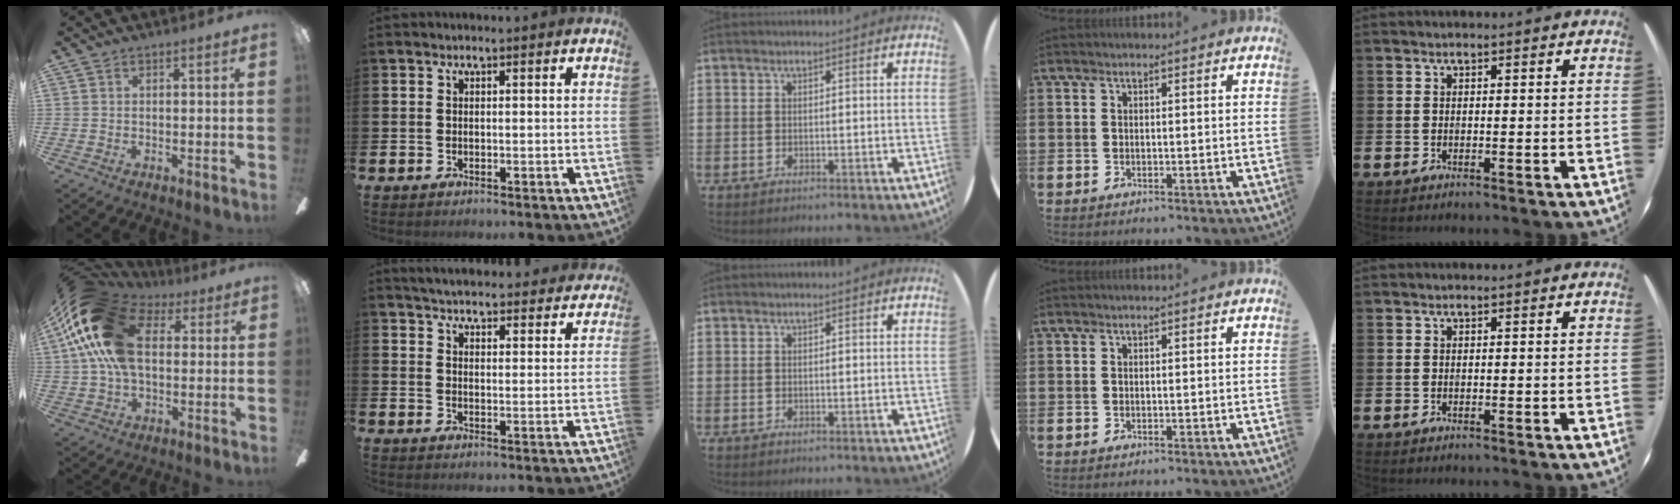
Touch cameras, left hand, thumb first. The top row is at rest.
{"thumb": {"total": 22.6, "force": [5.1, 14.4, 16.6], "torque": [-0.350, 0.015, 0.088]}, "index": {"total": 4.9, "force": [4.9, 0.6, 0.4], "torque": [-0.020, -0.038, 0.084]}}